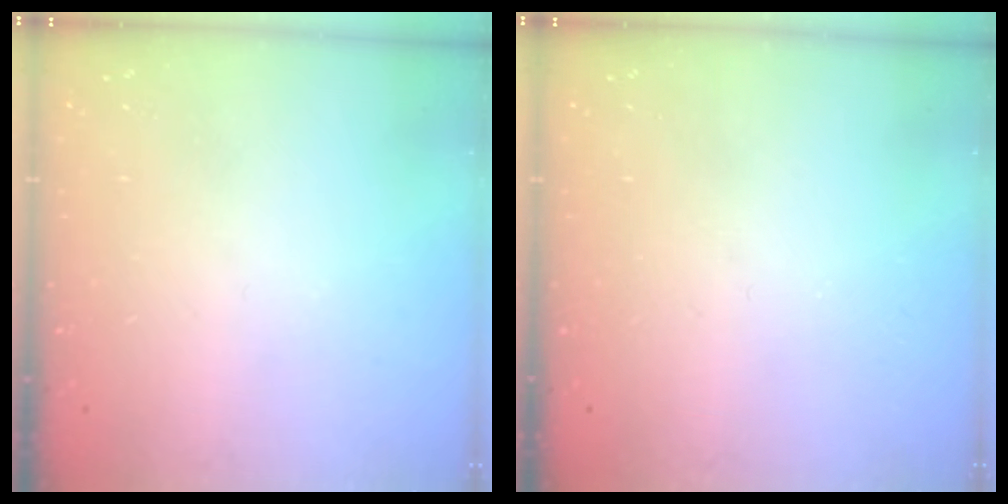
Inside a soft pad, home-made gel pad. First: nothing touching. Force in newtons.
{"total": 0.0}